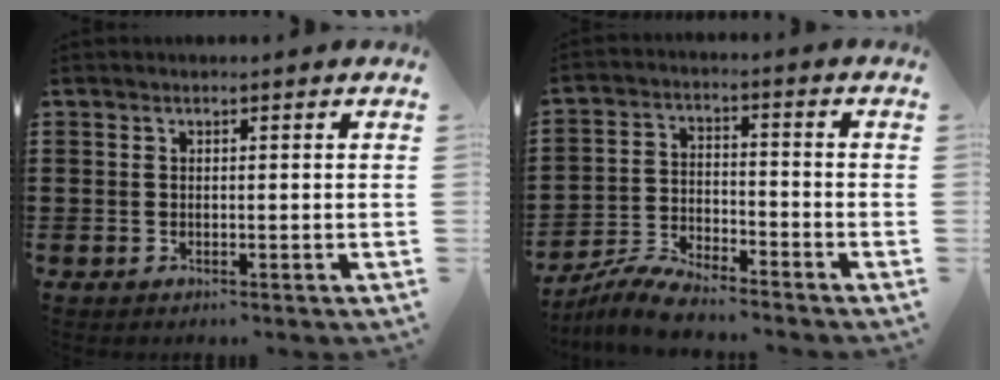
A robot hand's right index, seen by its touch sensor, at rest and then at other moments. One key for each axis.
{"total": 5.8, "fx": -5.7, "fy": 0.5, "fz": 1.4, "tx": -0.036, "ty": 0.002, "tz": -0.113}